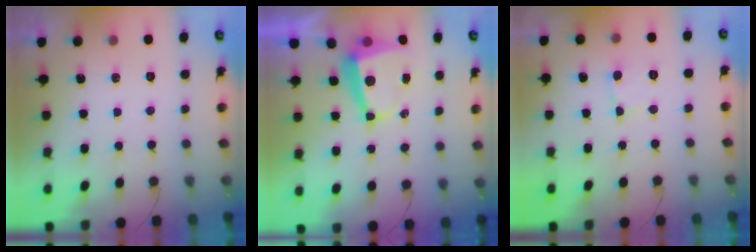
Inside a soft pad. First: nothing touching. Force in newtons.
{"total": 5.4, "press": 5.4, "slide": 0.6}
{"total": 2.6, "press": 2.6, "slide": 0.1}